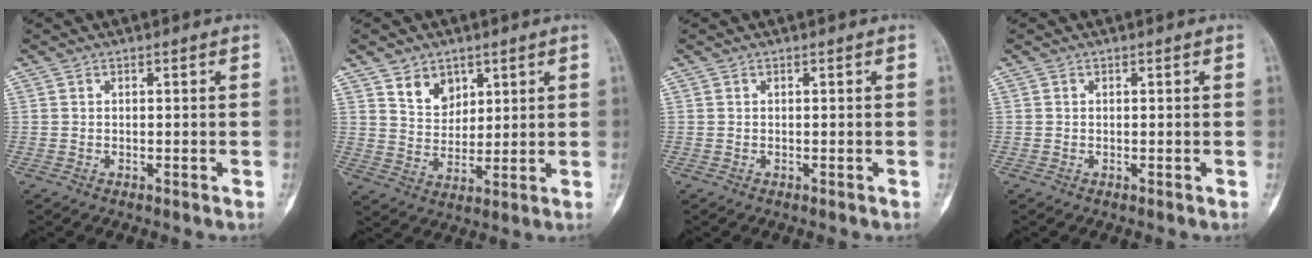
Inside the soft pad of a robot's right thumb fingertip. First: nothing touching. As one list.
[{"total": 6.7, "force": [3.9, 4.8, 2.7], "torque": [-0.020, -0.029, 0.077]}, {"total": 0.0}, {"total": 0.0}]